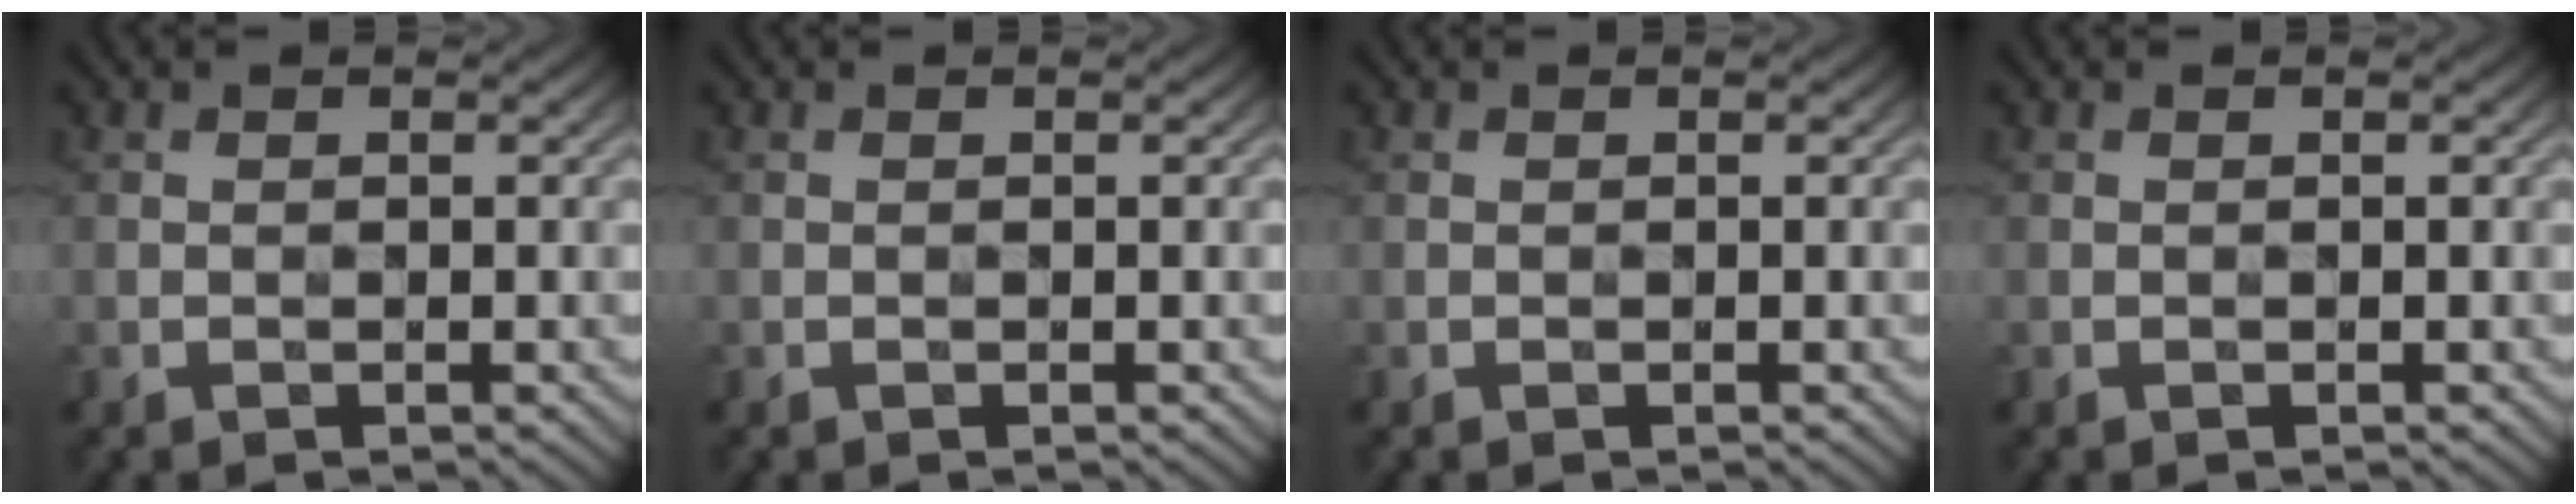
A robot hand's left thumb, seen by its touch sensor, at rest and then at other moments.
{"total": 0.0}
{"total": 0.0}
{"total": 0.0}